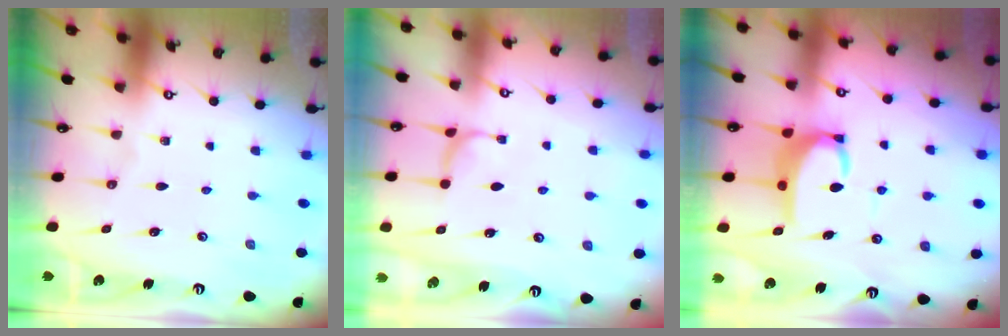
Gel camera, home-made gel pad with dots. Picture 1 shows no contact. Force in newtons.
{"total": 1.4, "press": 1.3, "slide": 0.5}
{"total": 6.1, "press": 6.0, "slide": 0.6}